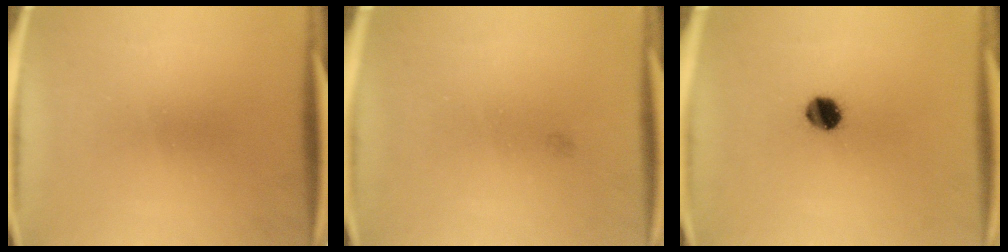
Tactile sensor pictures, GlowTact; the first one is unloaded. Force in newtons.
{"total": 0.6}
{"total": 5.9}